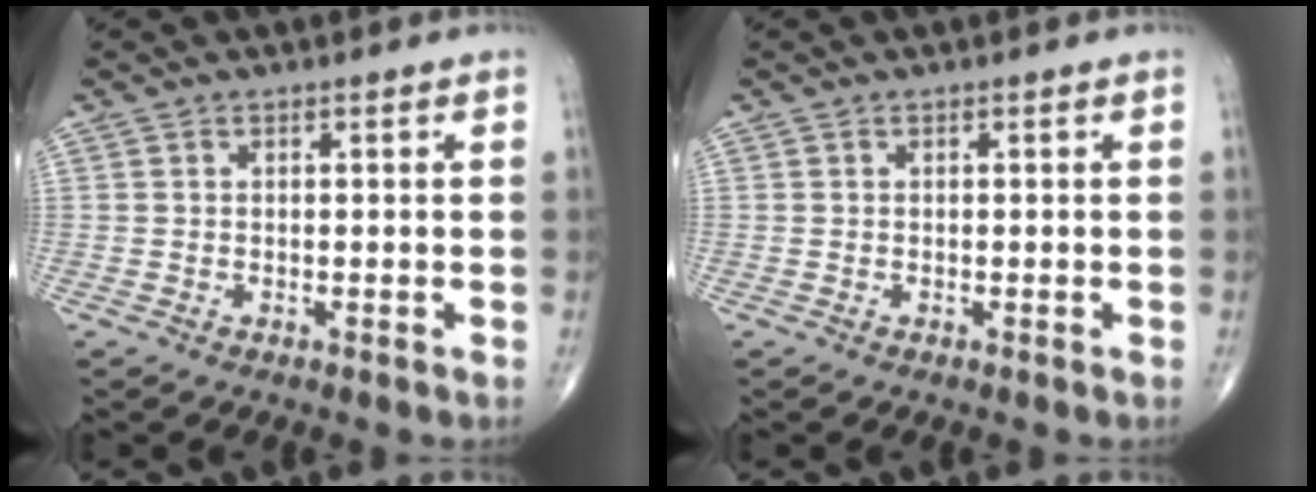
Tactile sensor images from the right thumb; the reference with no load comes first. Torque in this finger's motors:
{"motor_torque": [0.00, 0.00, -0.10, 0.10, 0.01]}